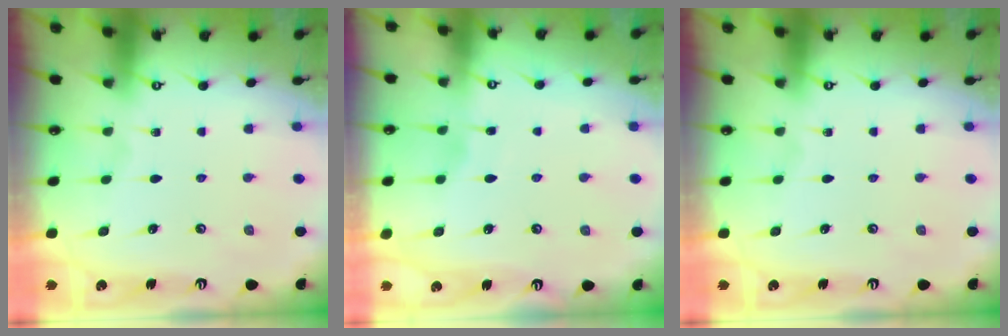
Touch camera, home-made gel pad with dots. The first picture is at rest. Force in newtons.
{"total": 2.6, "press": 2.5, "slide": 0.2}
{"total": 0.0}